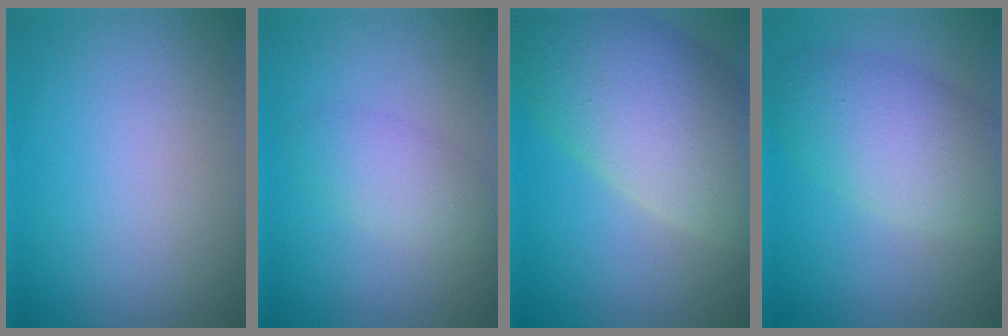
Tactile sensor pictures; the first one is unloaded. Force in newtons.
{"total": 2.6, "press": 2.6, "slide": 0.1}
{"total": 11.4, "press": 11.3, "slide": 0.6}
{"total": 6.6, "press": 6.6, "slide": 0.4}